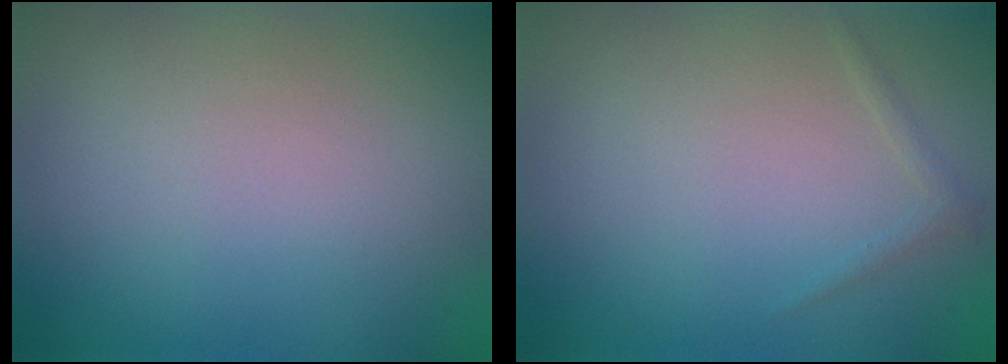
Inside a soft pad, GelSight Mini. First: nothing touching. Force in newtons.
{"total": 0.6, "press": 0.6, "slide": 0.1}